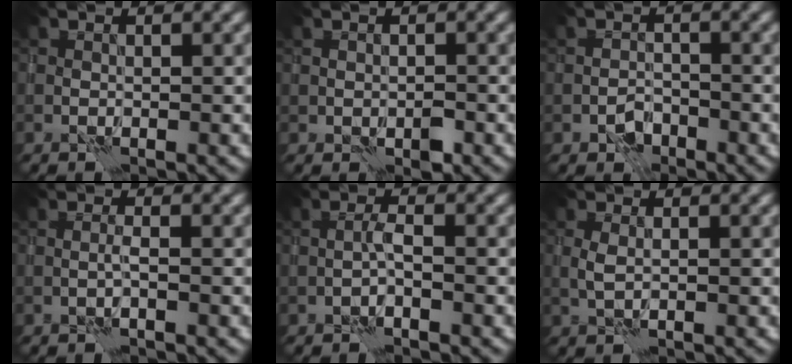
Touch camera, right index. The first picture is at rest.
{"total": 1.3, "force": [-0.4, 0.9, 0.8], "torque": [-0.011, -0.002, -0.001]}
{"total": 1.5, "force": [-1.0, 1.0, 0.5], "torque": [-0.003, 0.007, -0.020]}
{"total": 0.5, "force": [-0.2, -0.2, 0.4], "torque": [-0.004, 0.005, -0.007]}
{"total": 0.8, "force": [-0.5, 0.0, 0.7], "torque": [-0.010, 0.008, -0.013]}
{"total": 1.0, "force": [0.3, 0.4, 0.8], "torque": [-0.015, 0.000, 0.005]}